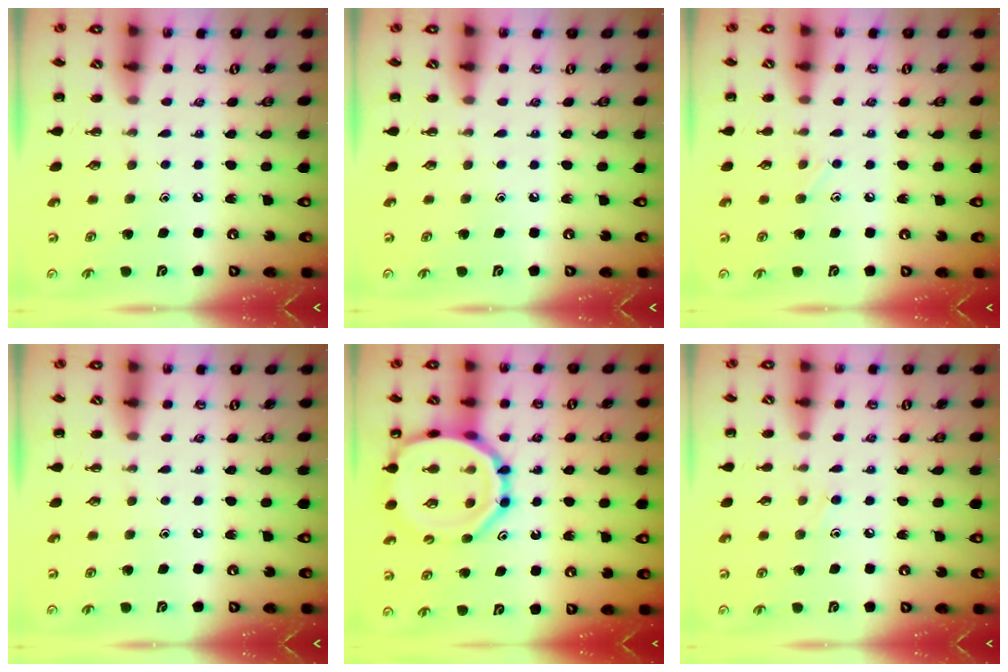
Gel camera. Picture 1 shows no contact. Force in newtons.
{"total": 0.0}
{"total": 4.1, "press": 3.9, "slide": 1.3}
{"total": 0.0}
{"total": 17.6, "press": 17.3, "slide": 3.1}
{"total": 6.5, "press": 6.1, "slide": 2.3}